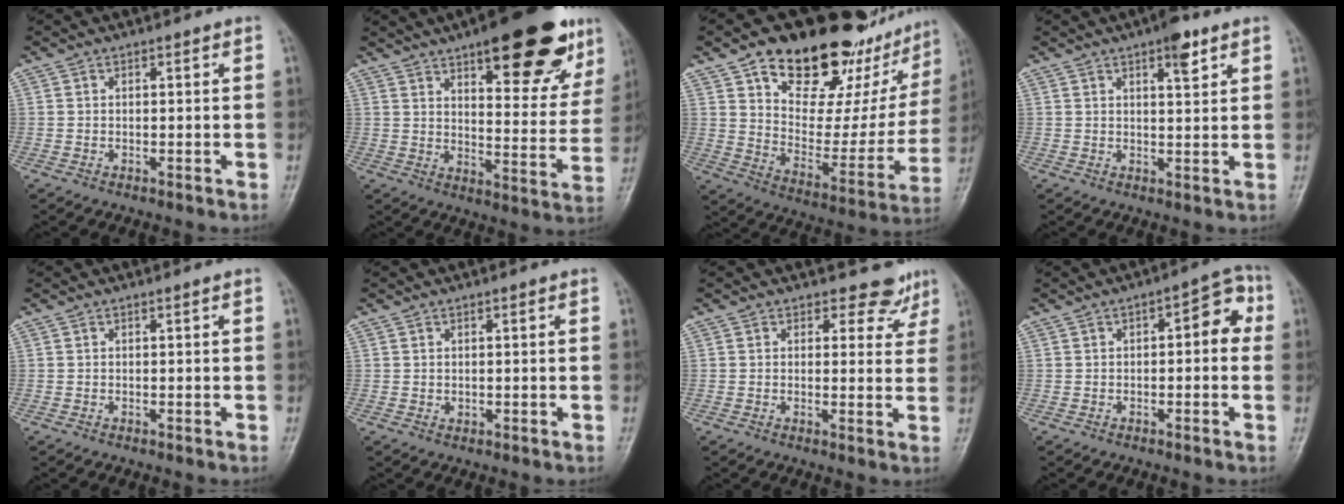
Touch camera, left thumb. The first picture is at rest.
{"total": 23.9, "force": [14.2, 8.4, 17.2], "torque": [-0.189, -0.042, 0.198]}
{"total": 29.0, "force": [17.9, 13.0, 18.7], "torque": [-0.221, -0.059, 0.270]}
{"total": 5.0, "force": [2.9, 1.6, 3.7], "torque": [-0.044, -0.013, 0.040]}
{"total": 0.0}
{"total": 0.7, "force": [0.3, 0.6, 0.2], "torque": [0.000, -0.002, 0.003]}
{"total": 5.0, "force": [4.2, 2.7, 0.1], "torque": [0.030, -0.030, 0.035]}
{"total": 6.5, "force": [0.8, 3.1, 5.7], "torque": [-0.048, 0.027, 0.000]}